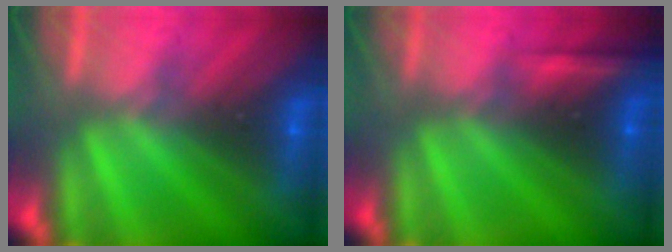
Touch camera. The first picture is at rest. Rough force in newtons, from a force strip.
{"total": 2.2}